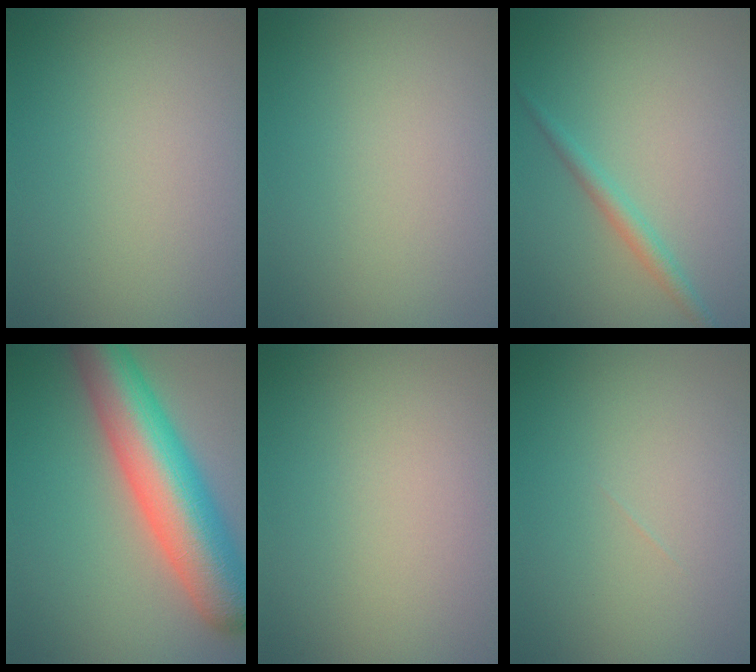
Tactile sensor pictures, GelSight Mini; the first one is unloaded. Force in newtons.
{"total": 0.0}
{"total": 1.6, "press": 1.6, "slide": 0.1}
{"total": 10.4, "press": 10.4, "slide": 0.4}
{"total": 0.0}
{"total": 0.0}